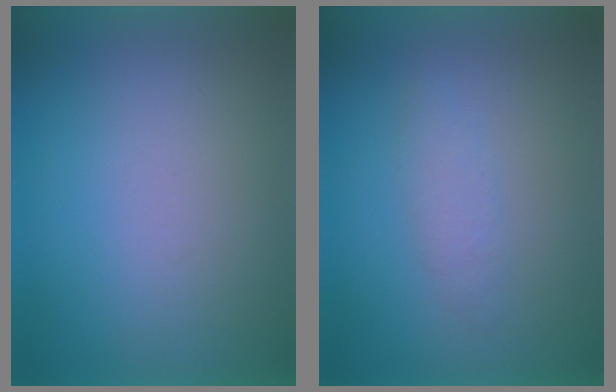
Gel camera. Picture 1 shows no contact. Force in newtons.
{"total": 1.9}